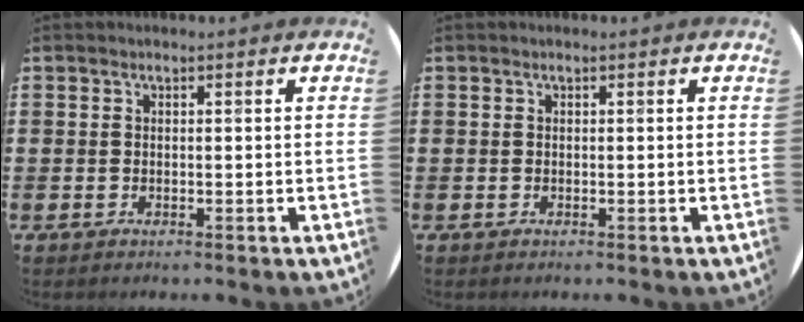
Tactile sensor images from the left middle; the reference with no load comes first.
{"total": 0.0}